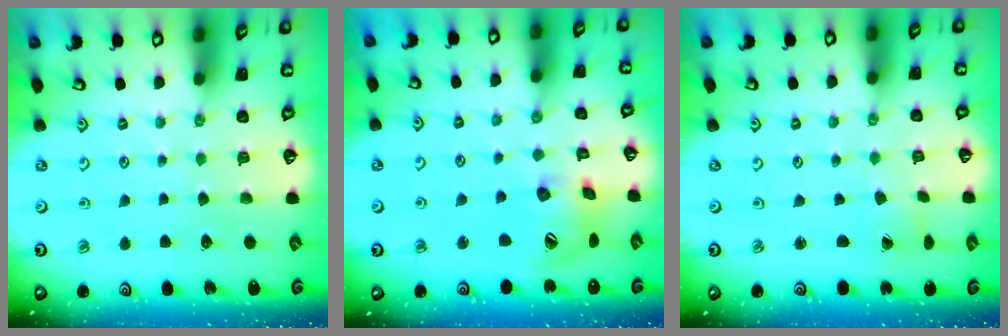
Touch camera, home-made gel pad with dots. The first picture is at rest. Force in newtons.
{"total": 16.9, "press": 16.8, "slide": 2.2}
{"total": 0.0}